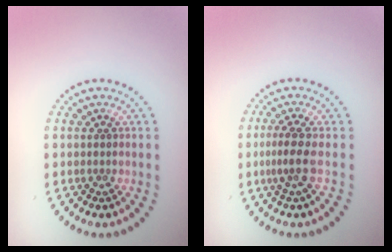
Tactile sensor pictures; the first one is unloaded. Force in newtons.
{"total": 2.3, "press": 1.5, "slide": 1.7}